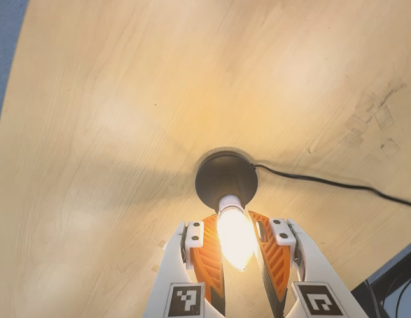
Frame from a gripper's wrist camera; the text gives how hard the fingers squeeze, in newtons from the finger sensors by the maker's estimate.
{"total": 13.9, "left": 12.9, "right": 14.8}